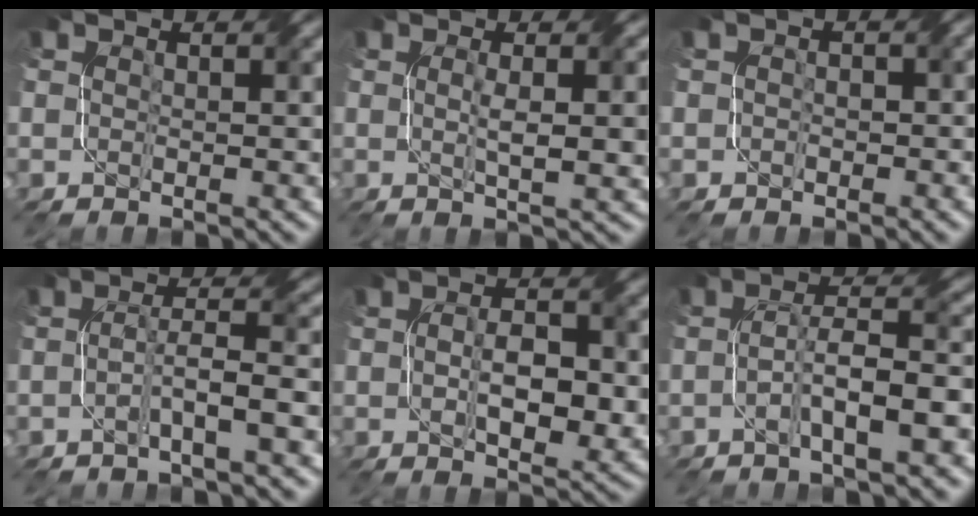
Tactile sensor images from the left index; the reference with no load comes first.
{"total": 3.9, "force": [0.2, 0.8, 3.8], "torque": [-0.060, 0.004, 0.003]}
{"total": 1.4, "force": [0.0, 1.2, 0.9], "torque": [-0.009, -0.001, -0.004]}
{"total": 3.7, "force": [-1.5, 0.3, 3.4], "torque": [-0.063, 0.013, -0.033]}
{"total": 5.0, "force": [-0.3, 2.4, 4.4], "torque": [-0.080, -0.005, 0.000]}
{"total": 6.2, "force": [-2.4, 1.3, 5.5], "torque": [-0.093, 0.016, -0.044]}